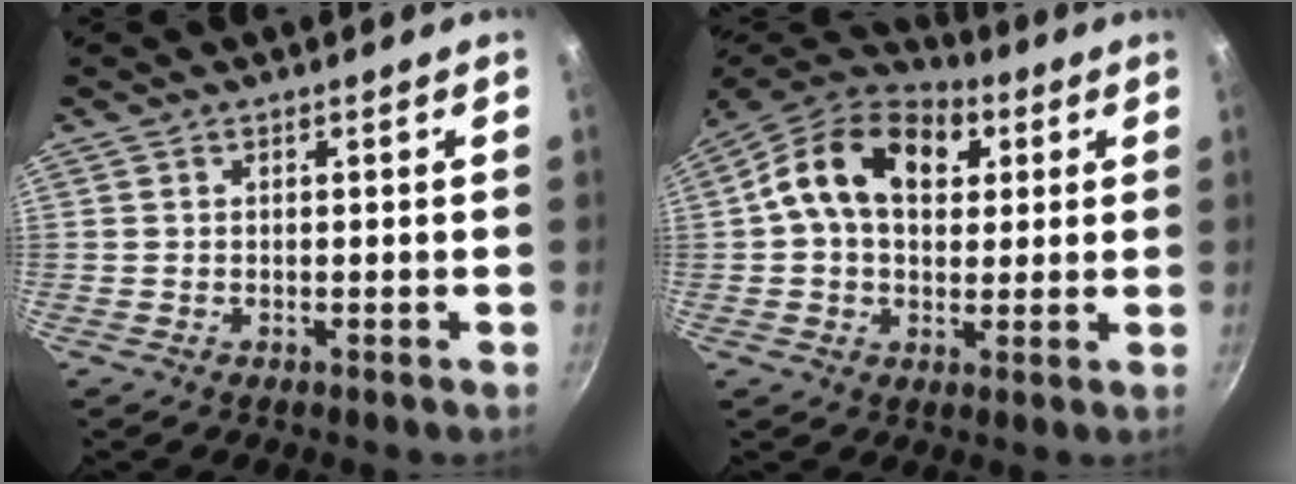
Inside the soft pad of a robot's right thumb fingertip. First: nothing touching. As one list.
[{"total": 17.1, "force": [4.0, 11.7, 11.8], "torque": [-0.182, 0.018, 0.059]}]